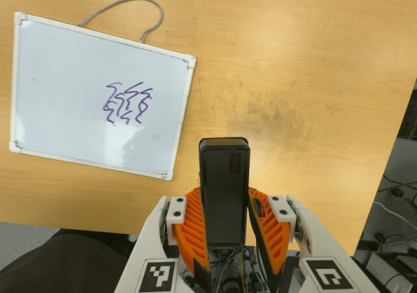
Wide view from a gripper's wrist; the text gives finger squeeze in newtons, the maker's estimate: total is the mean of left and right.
{"total": 4.5, "left": 3.4, "right": 5.6}